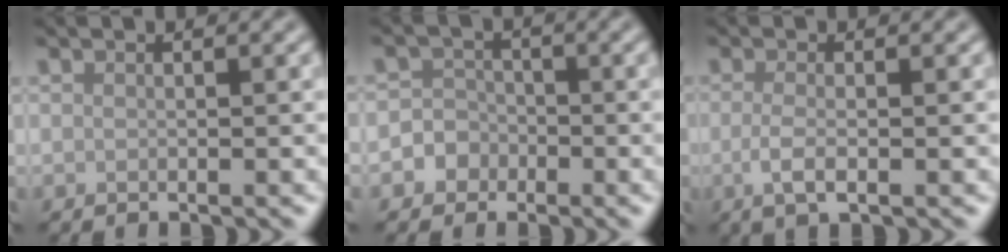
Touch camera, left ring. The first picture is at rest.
{"total": 3.4, "force": [-1.6, 3.0, 0.4], "torque": [0.026, 0.005, -0.040]}
{"total": 2.4, "force": [-0.5, 0.8, 2.2], "torque": [-0.043, -0.006, -0.011]}